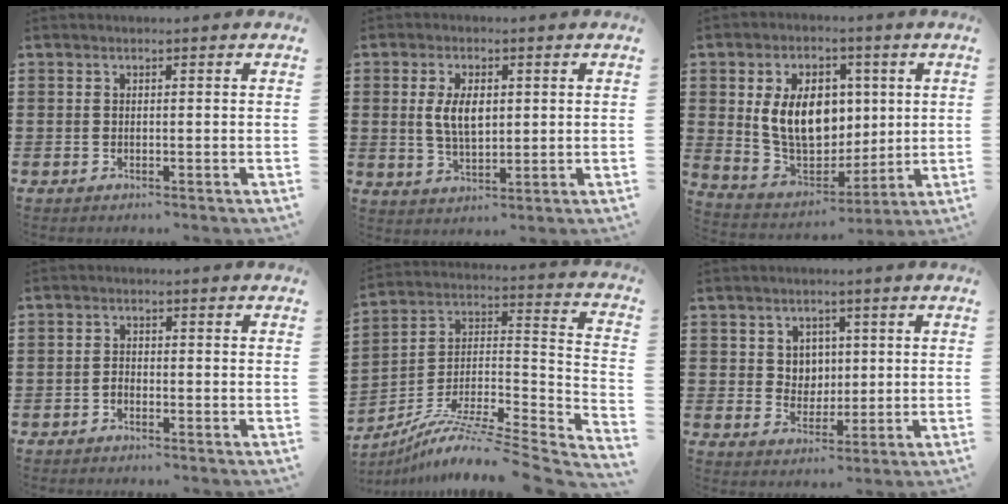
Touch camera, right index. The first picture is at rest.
{"total": 5.6, "force": [0.8, 2.8, 4.7], "torque": [-0.095, 0.004, 0.008]}
{"total": 12.3, "force": [2.1, 8.6, 8.5], "torque": [-0.184, 0.012, 0.034]}
{"total": 1.1, "force": [-0.9, 0.6, 0.4], "torque": [-0.010, -0.001, -0.016]}
{"total": 8.9, "force": [-6.6, 1.1, 5.9], "torque": [-0.106, -0.008, -0.131]}
{"total": 3.9, "force": [1.5, 3.5, 0.7], "torque": [-0.023, 0.009, 0.024]}